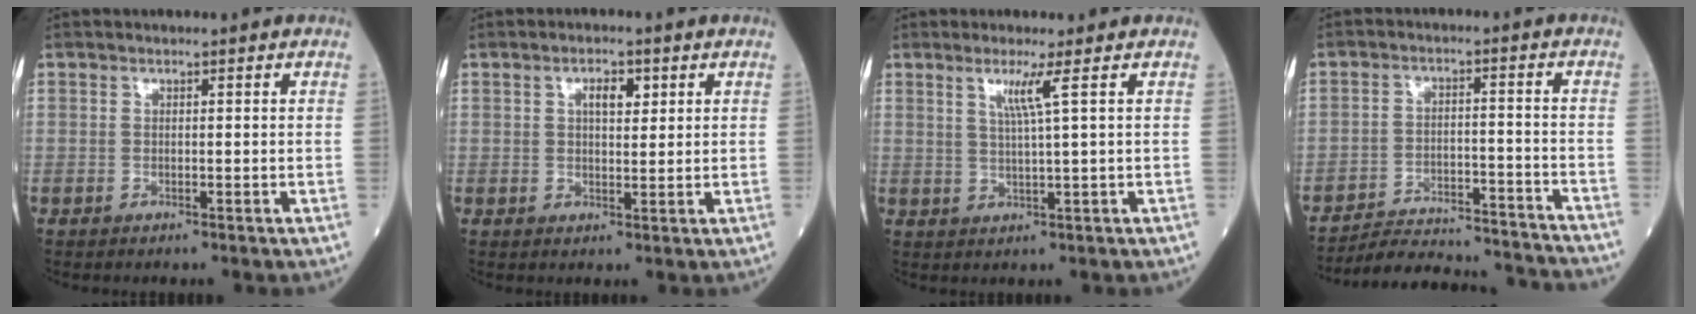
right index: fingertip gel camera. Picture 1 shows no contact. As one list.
[{"total": 3.3, "force": [1.3, 1.4, 2.7], "torque": [-0.045, 0.003, 0.021]}, {"total": 3.5, "force": [1.5, -1.1, 2.9], "torque": [-0.060, -0.006, 0.032]}, {"total": 17.1, "force": [-16.7, 1.6, 3.3], "torque": [-0.053, 0.003, -0.230]}]